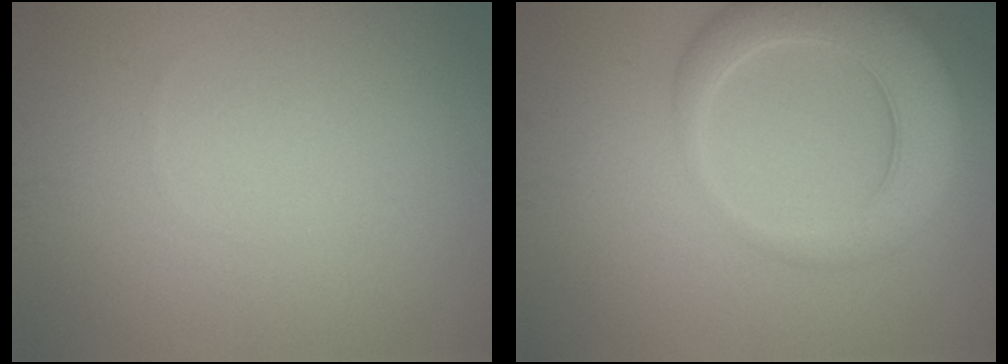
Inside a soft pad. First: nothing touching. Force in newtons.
{"total": 6.4, "press": 6.4, "slide": 0.3}